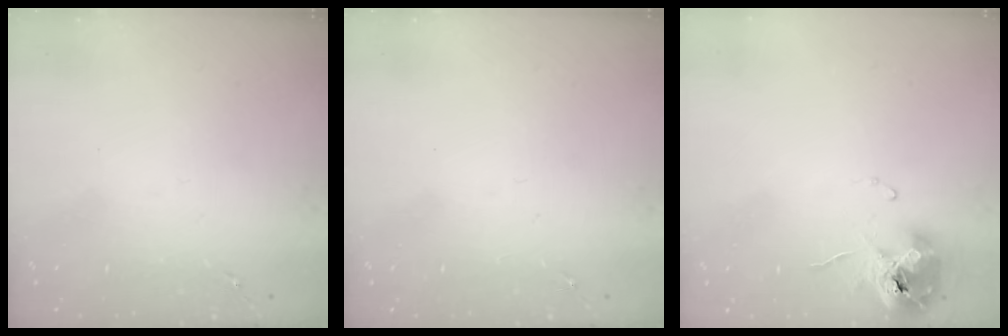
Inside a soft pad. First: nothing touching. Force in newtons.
{"total": 0.0}
{"total": 11.0, "press": 11.0, "slide": 1.1}